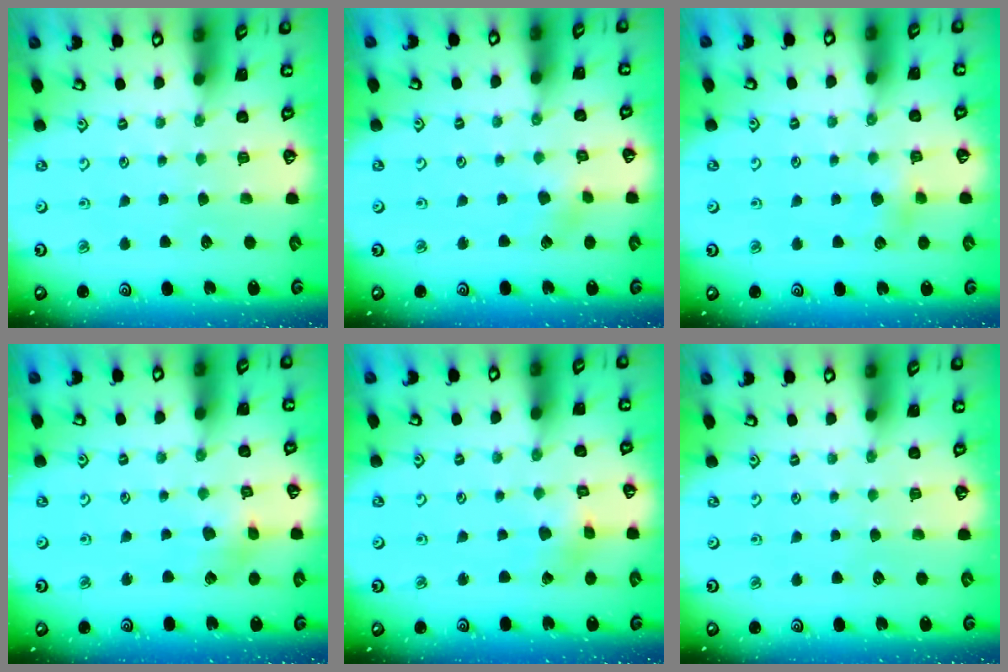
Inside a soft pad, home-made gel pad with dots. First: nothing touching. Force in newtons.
{"total": 2.4, "press": 2.4, "slide": 0.6}
{"total": 4.0, "press": 4.0, "slide": 0.4}
{"total": 3.8, "press": 3.8, "slide": 0.4}
{"total": 1.7, "press": 1.6, "slide": 0.4}
{"total": 0.0}